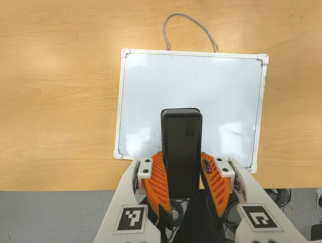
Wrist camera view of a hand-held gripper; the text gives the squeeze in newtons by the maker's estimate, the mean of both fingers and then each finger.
{"total": 7.0, "left": 6.4, "right": 7.6}